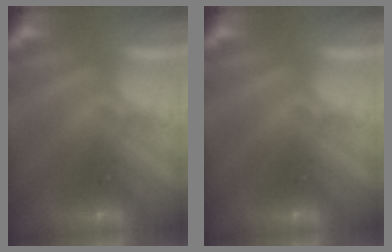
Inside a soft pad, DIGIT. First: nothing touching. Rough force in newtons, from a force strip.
{"total": 0.0}